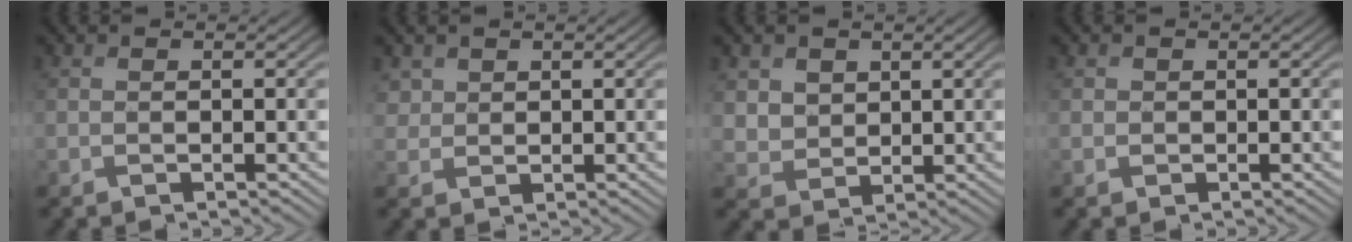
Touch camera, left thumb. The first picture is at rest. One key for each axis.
{"total": 2.2, "fx": 1.4, "fy": 1.6, "fz": 0.4, "tx": -0.015, "ty": -0.002, "tz": 0.031}
{"total": 4.1, "fx": 2.2, "fy": 3.1, "fz": 1.4, "tx": -0.061, "ty": -0.012, "tz": 0.041}
{"total": 0.8, "fx": 0.2, "fy": 0.8, "fz": 0.0, "tx": -0.001, "ty": -0.003, "tz": 0.002}